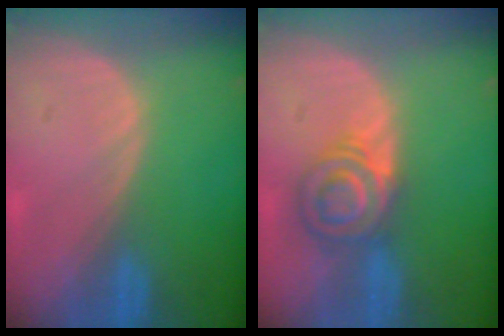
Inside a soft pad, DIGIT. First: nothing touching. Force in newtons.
{"total": 5.9, "press": 5.9, "slide": 0.8}